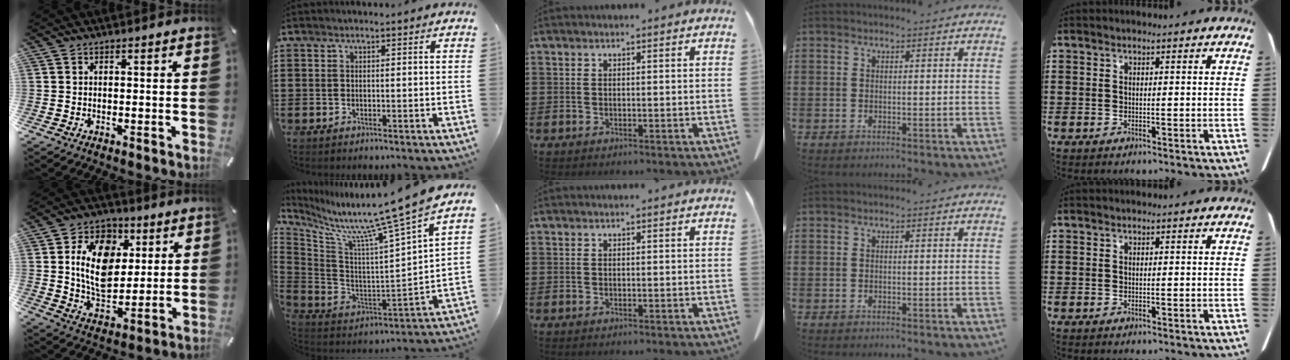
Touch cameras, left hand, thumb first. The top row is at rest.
{"thumb": {"total": 14.7, "force": [3.7, 10.9, 9.2], "torque": [-0.173, 0.001, 0.066]}, "index": {"total": 11.1, "force": [9.8, -2.2, 4.9], "torque": [-0.113, -0.094, 0.145]}}